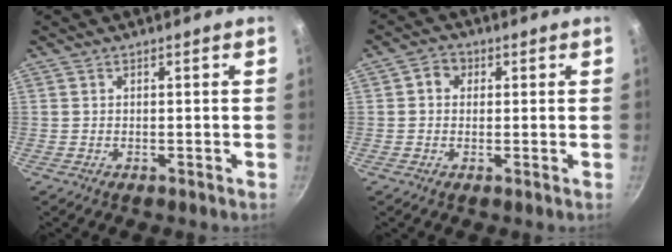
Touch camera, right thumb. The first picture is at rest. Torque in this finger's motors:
{"motor_torque": [-0.19, 0.07, -0.28, -0.10, 0.03]}